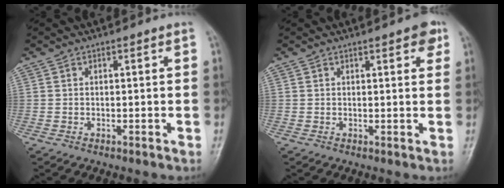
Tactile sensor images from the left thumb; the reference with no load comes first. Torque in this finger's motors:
{"motor_torque": [1.39, 0.76, 0.22, -0.42, 0.00]}